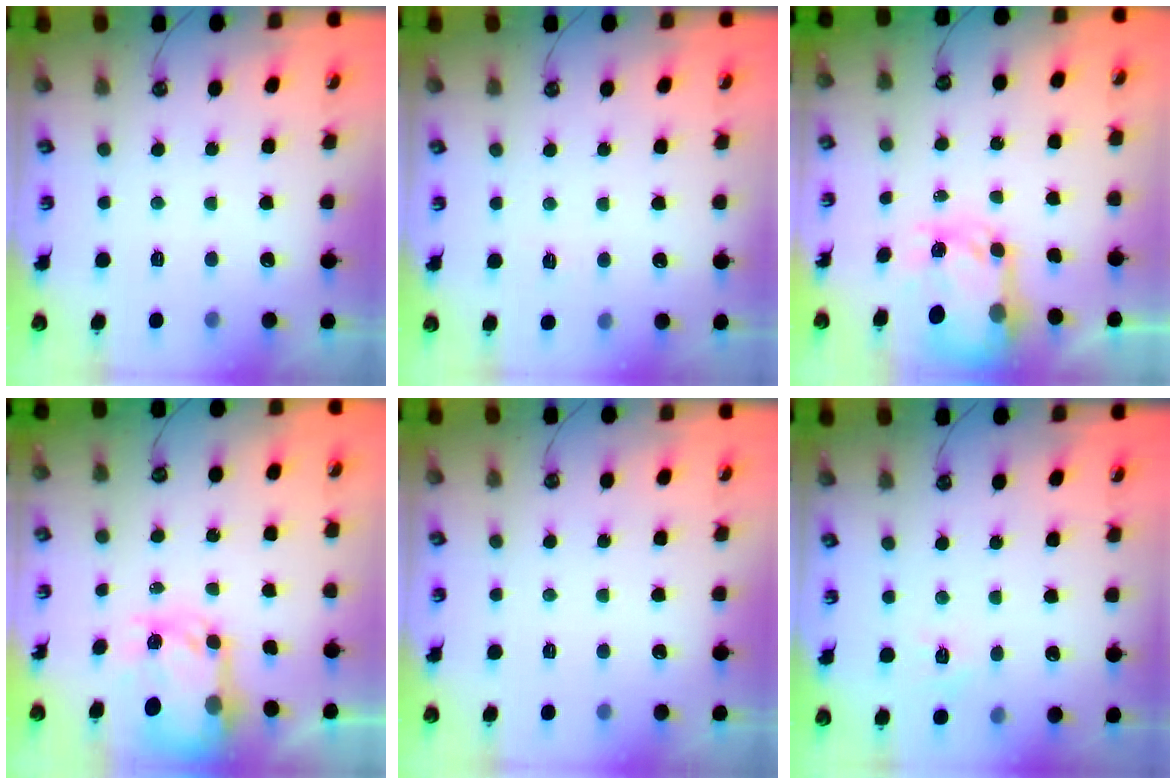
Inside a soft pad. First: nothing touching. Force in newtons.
{"total": 2.7, "press": 2.7, "slide": 0.4}
{"total": 5.5, "press": 5.5, "slide": 0.5}
{"total": 5.5, "press": 5.5, "slide": 0.5}
{"total": 0.0}
{"total": 5.9, "press": 5.9, "slide": 0.7}